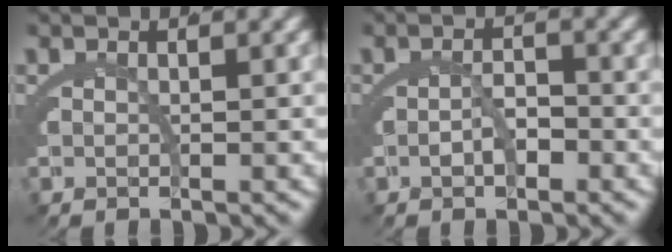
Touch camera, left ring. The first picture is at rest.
{"total": 1.9, "force": [-1.1, 0.5, 1.4], "torque": [-0.017, -0.004, -0.017]}